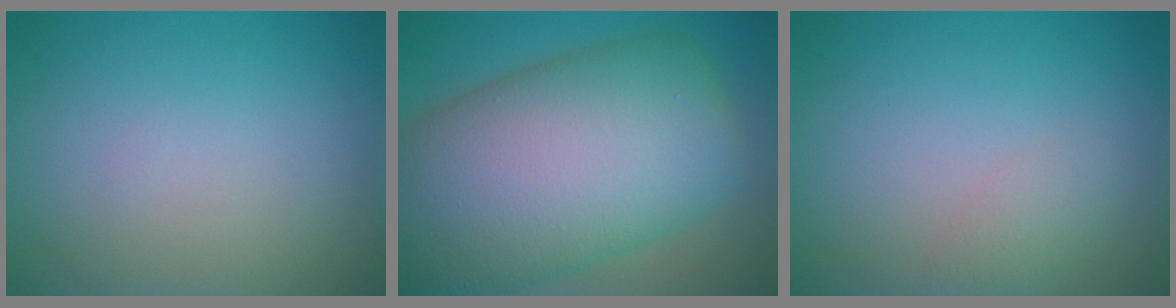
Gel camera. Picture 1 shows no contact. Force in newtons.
{"total": 16.9, "press": 16.9, "slide": 0.7}
{"total": 1.5, "press": 1.5, "slide": 0.1}